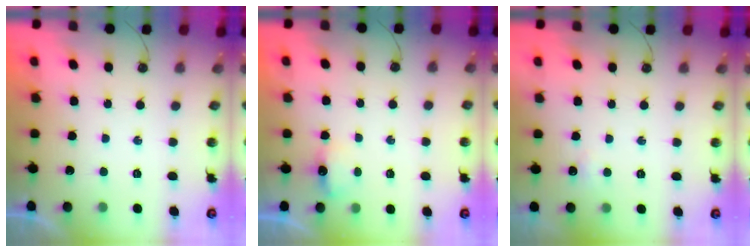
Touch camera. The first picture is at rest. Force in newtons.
{"total": 3.8, "press": 3.8, "slide": 0.5}
{"total": 2.8, "press": 2.7, "slide": 0.5}